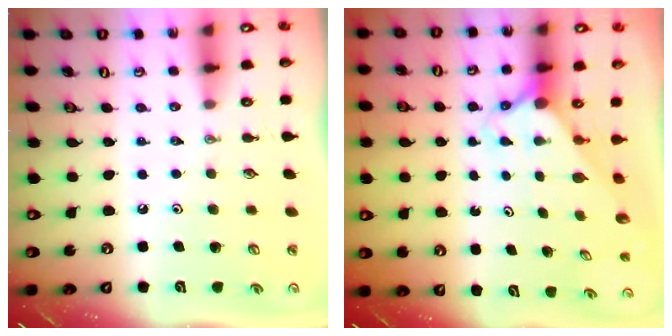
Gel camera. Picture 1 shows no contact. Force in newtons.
{"total": 2.3, "press": 2.3, "slide": 0.2}